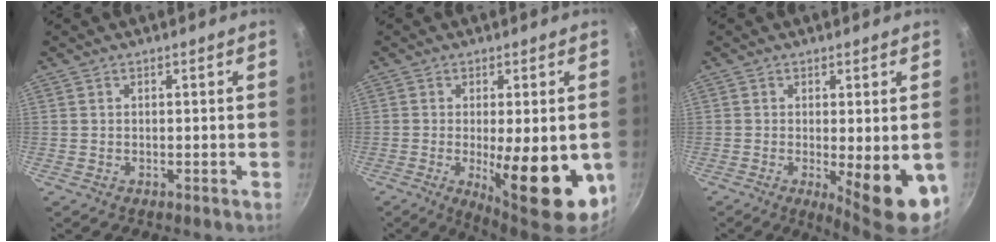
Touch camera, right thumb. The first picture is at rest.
{"total": 16.6, "force": [-3.7, 5.2, 15.3], "torque": [-0.191, -0.009, -0.038]}
{"total": 10.6, "force": [-2.4, 2.7, 9.9], "torque": [-0.117, -0.013, -0.021]}